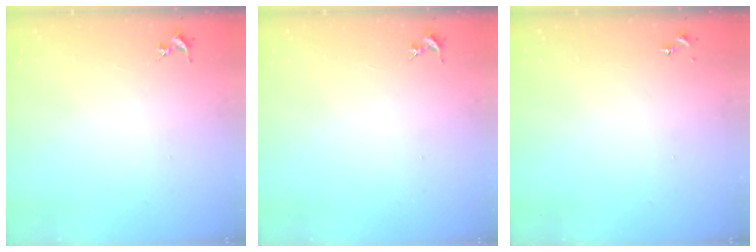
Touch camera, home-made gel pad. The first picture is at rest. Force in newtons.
{"total": 0.0}
{"total": 0.0}